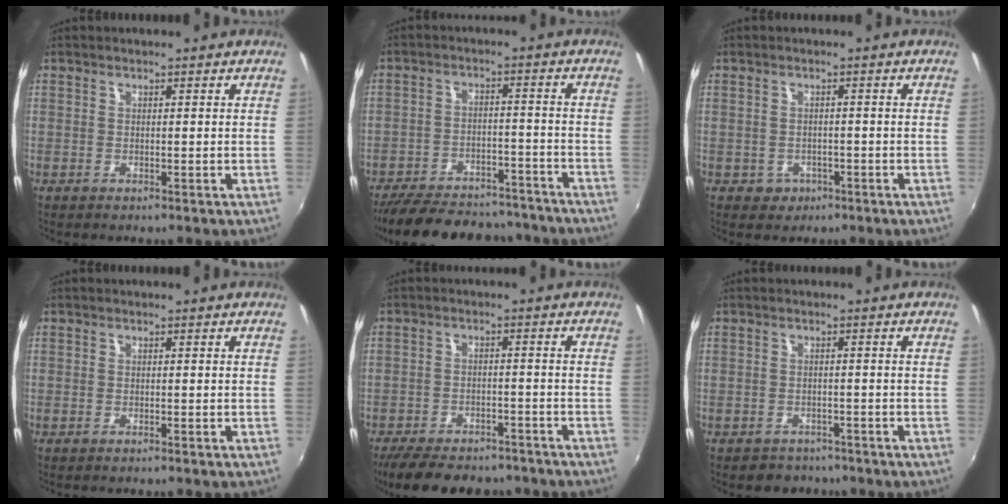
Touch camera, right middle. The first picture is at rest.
{"total": 22.9, "force": [-19.4, 8.2, 8.8], "torque": [-0.188, 0.016, -0.258]}
{"total": 3.2, "force": [-1.3, 2.8, 0.7], "torque": [-0.022, -0.001, -0.016]}
{"total": 0.0}
{"total": 17.4, "force": [-14.3, 6.8, 7.1], "torque": [-0.158, -0.001, -0.197]}
{"total": 3.8, "force": [-3.0, 2.3, 0.3], "torque": [-0.015, -0.003, -0.046]}